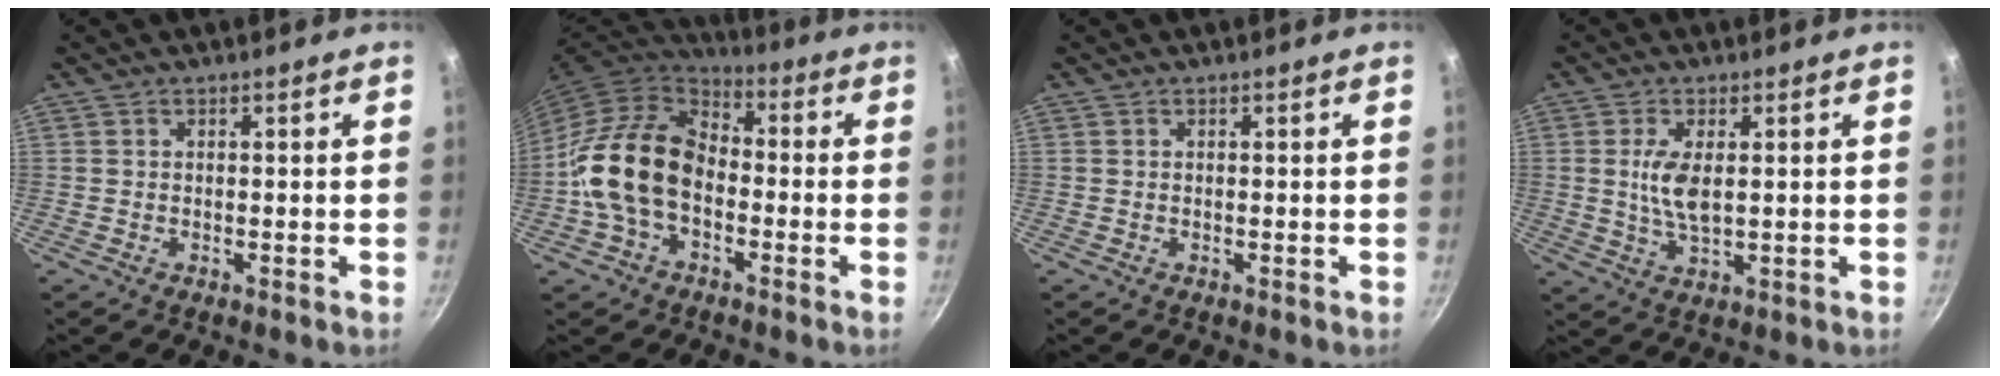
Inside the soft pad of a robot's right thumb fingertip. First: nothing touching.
{"total": 16.3, "force": [-2.6, 11.2, 11.5], "torque": [-0.180, 0.037, -0.064]}
{"total": 0.0}
{"total": 6.4, "force": [0.9, 2.8, 5.6], "torque": [-0.111, -0.006, 0.020]}